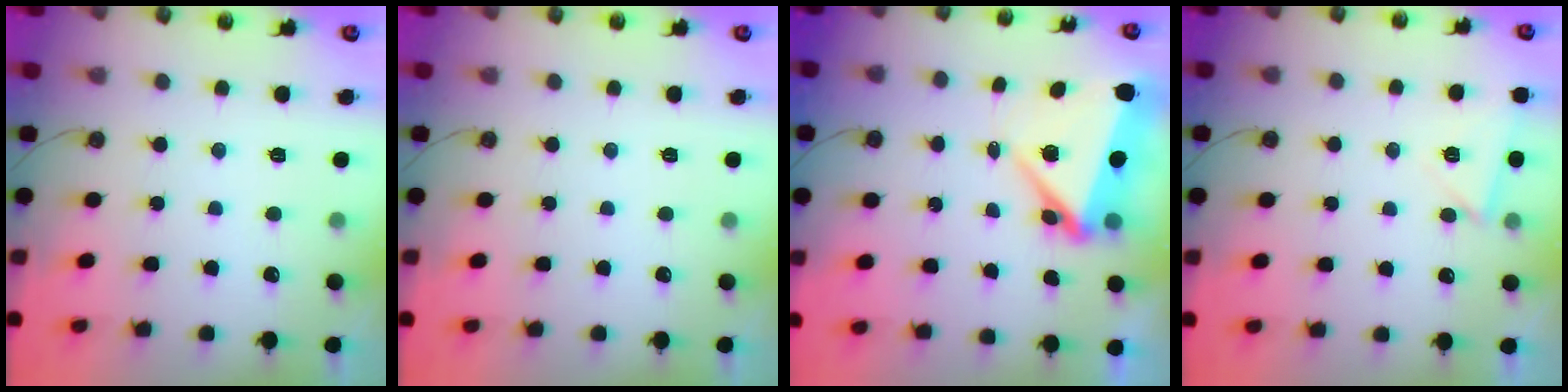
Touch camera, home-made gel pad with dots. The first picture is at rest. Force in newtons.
{"total": 0.0}
{"total": 7.3, "press": 7.0, "slide": 1.8}
{"total": 3.8, "press": 3.7, "slide": 0.9}